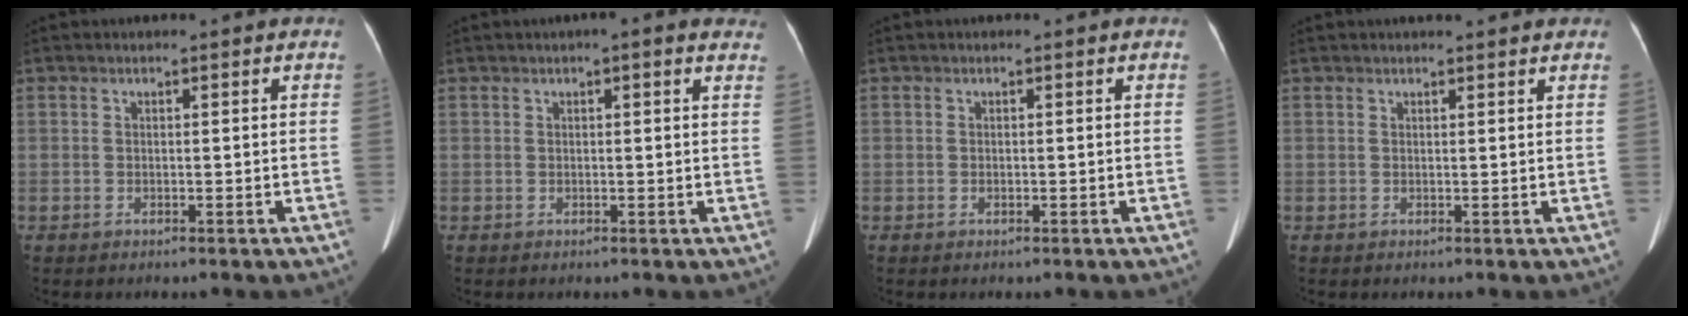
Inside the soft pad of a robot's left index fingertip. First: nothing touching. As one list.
[{"total": 4.2, "force": [2.9, 0.9, 2.9], "torque": [-0.022, 0.017, 0.022]}, {"total": 0.0}, {"total": 5.1, "force": [4.5, 1.1, 2.3], "torque": [-0.025, 0.023, 0.049]}]